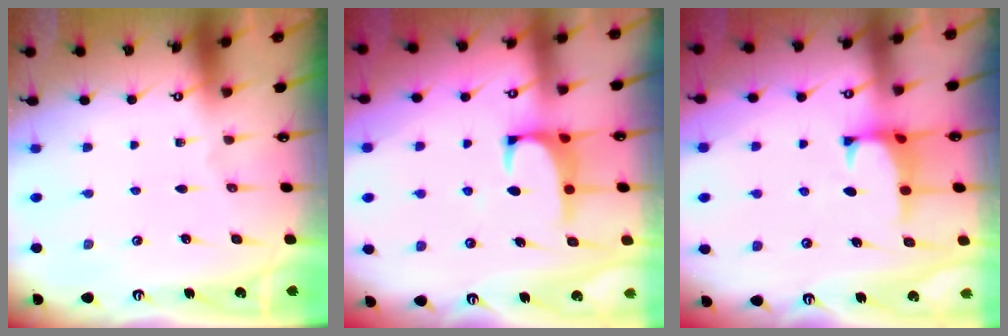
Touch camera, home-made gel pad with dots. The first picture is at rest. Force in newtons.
{"total": 1.4, "press": 1.3, "slide": 0.5}
{"total": 1.3, "press": 1.2, "slide": 0.6}